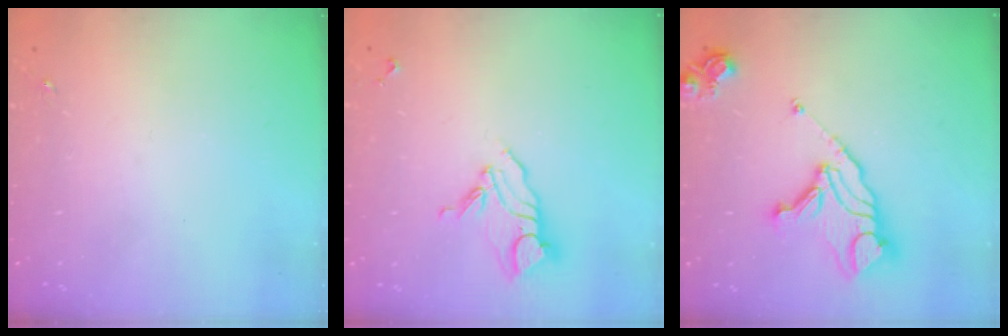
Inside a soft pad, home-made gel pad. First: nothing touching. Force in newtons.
{"total": 9.9, "press": 9.8, "slide": 0.8}
{"total": 15.4, "press": 15.3, "slide": 1.7}